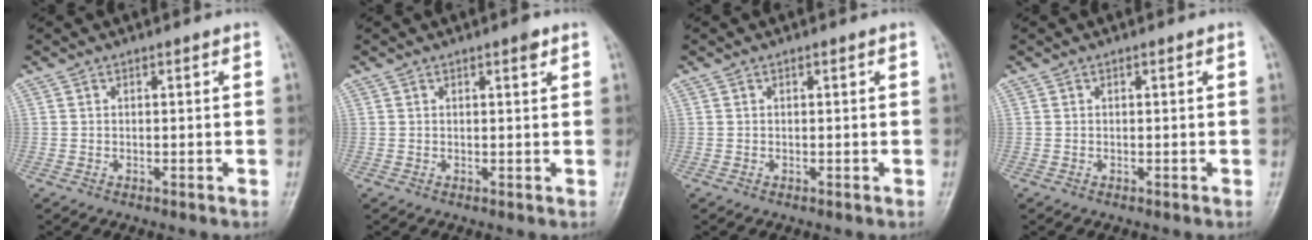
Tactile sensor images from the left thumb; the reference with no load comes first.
{"total": 1.3, "force": [0.8, 0.3, 1.0], "torque": [-0.013, -0.003, 0.010]}
{"total": 0.0}
{"total": 0.0}